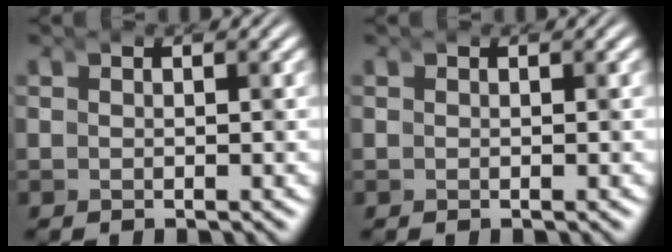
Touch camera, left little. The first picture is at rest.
{"total": 0.0}